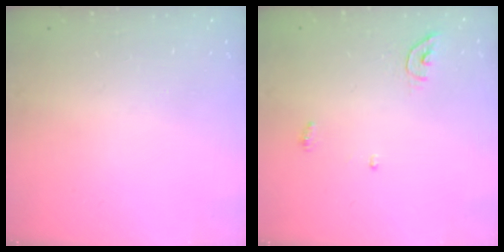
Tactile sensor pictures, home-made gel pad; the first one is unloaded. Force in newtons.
{"total": 4.5, "press": 4.5, "slide": 0.2}